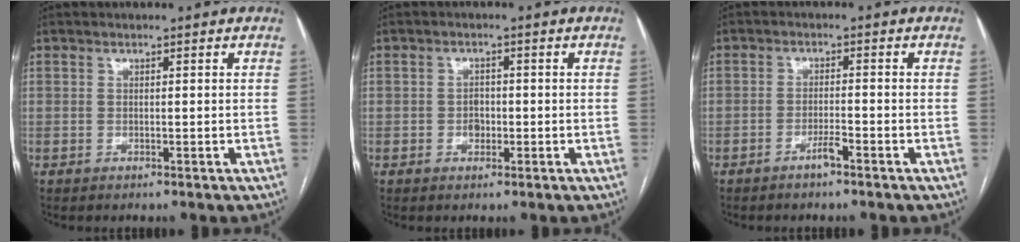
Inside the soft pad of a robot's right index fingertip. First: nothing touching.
{"total": 2.0, "force": [-0.5, 1.5, 1.2], "torque": [-0.015, 0.007, -0.007]}
{"total": 2.3, "force": [-1.7, 0.1, 1.6], "torque": [-0.030, 0.001, -0.031]}